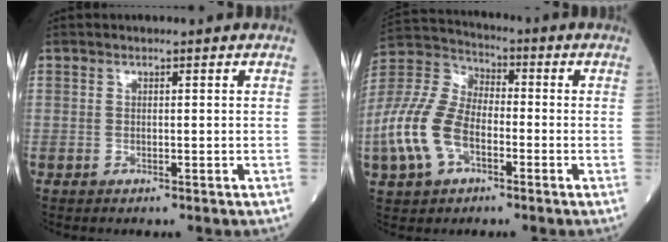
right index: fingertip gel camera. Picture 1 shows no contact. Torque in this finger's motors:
{"motor_torque": [1.14, -1.00, 0.34, 0.09]}